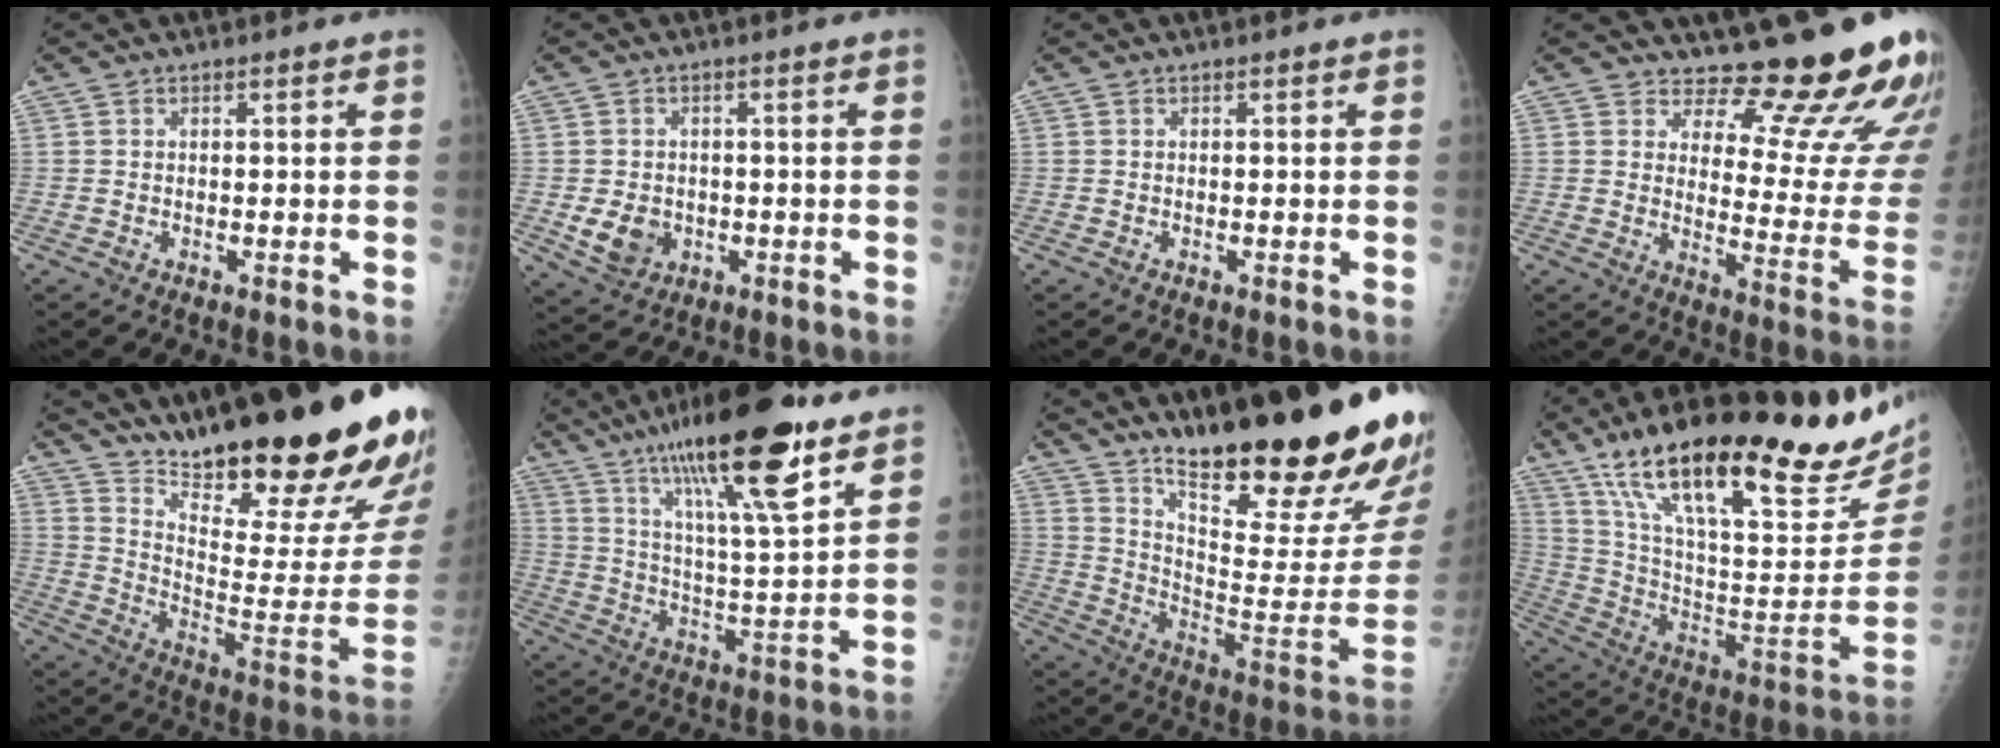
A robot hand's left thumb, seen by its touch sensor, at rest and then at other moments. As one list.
[{"total": 6.0, "force": [-1.0, 5.0, 3.2], "torque": [-0.040, 0.000, -0.005]}, {"total": 0.0}, {"total": 19.7, "force": [17.4, 5.4, 7.6], "torque": [-0.050, -0.166, 0.211]}, {"total": 29.3, "force": [21.3, 5.8, 19.3], "torque": [-0.259, -0.125, 0.319]}, {"total": 22.2, "force": [13.9, 4.3, 16.7], "torque": [-0.274, -0.046, 0.235]}, {"total": 28.1, "force": [19.0, 5.5, 20.0], "torque": [-0.271, -0.110, 0.295]}, {"total": 36.1, "force": [23.9, 8.6, 25.7], "torque": [-0.356, -0.063, 0.385]}]